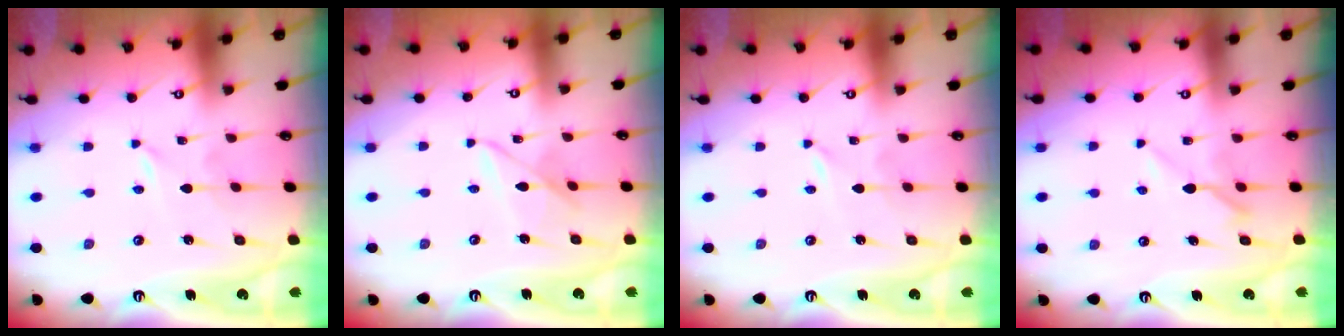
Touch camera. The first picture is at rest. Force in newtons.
{"total": 6.0, "press": 5.9, "slide": 0.4}
{"total": 0.0}
{"total": 5.3, "press": 5.2, "slide": 0.9}